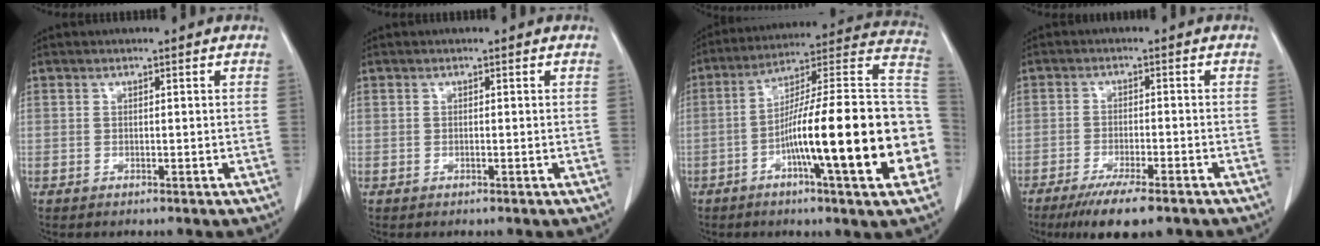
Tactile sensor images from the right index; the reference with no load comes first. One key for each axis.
{"total": 0.0}
{"total": 25.0, "fx": -6.0, "fy": 2.0, "fz": 24.2, "tx": -0.277, "ty": 0.018, "tz": -0.097}
{"total": 8.8, "fx": -6.5, "fy": 1.3, "fz": 5.8, "tx": -0.090, "ty": -0.017, "tz": -0.099}